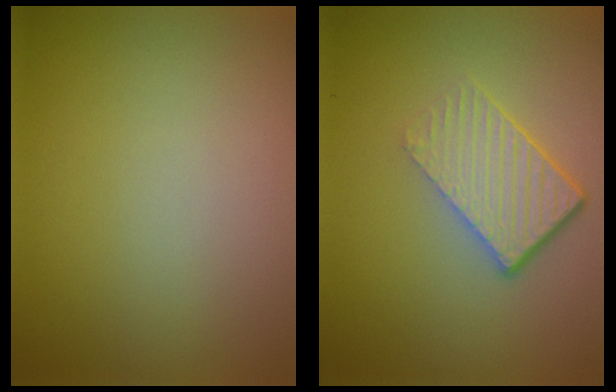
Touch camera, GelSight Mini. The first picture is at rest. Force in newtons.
{"total": 4.6, "press": 2.9, "slide": 3.6}